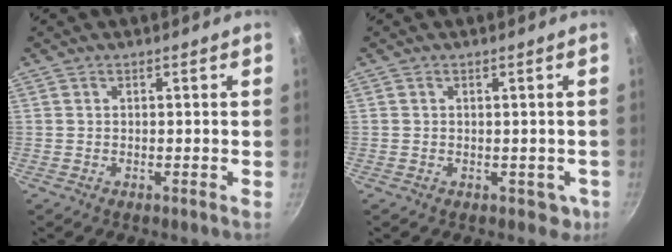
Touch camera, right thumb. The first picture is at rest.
{"total": 3.1, "force": [-0.6, 2.5, 1.7], "torque": [-0.008, 0.011, 0.003]}